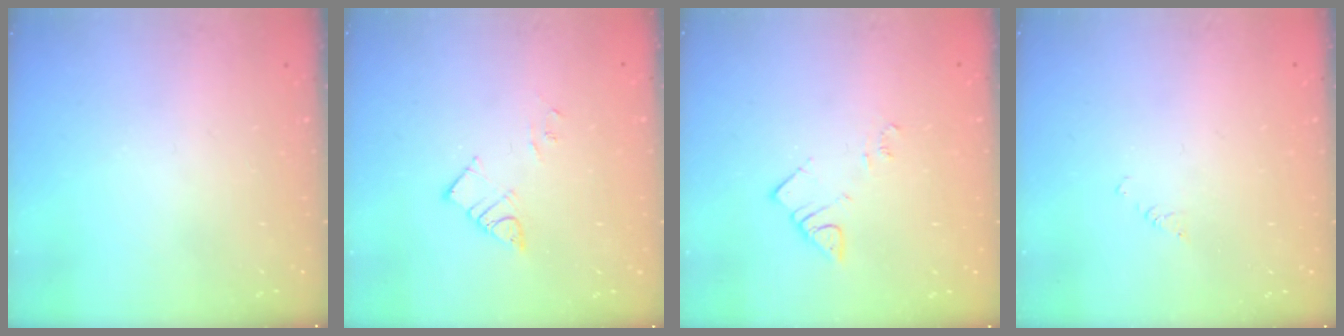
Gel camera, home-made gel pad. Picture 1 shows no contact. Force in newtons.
{"total": 5.1, "press": 5.1, "slide": 0.2}
{"total": 4.9, "press": 4.8, "slide": 0.7}
{"total": 2.0, "press": 2.0, "slide": 0.3}